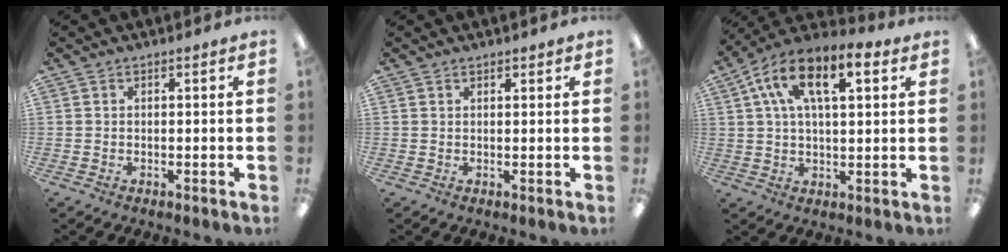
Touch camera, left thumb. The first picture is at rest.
{"total": 0.9, "force": [0.9, 0.3, 0.2], "torque": [0.004, -0.004, 0.015]}
{"total": 13.3, "force": [5.9, 6.2, 10.1], "torque": [-0.187, -0.002, 0.102]}